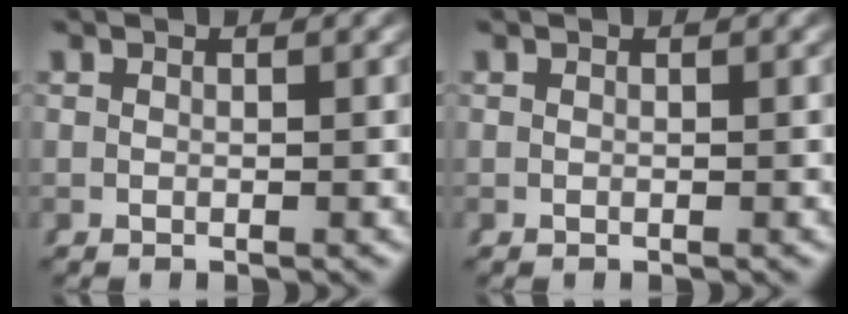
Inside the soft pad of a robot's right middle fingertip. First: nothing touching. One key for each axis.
{"total": 0.0}